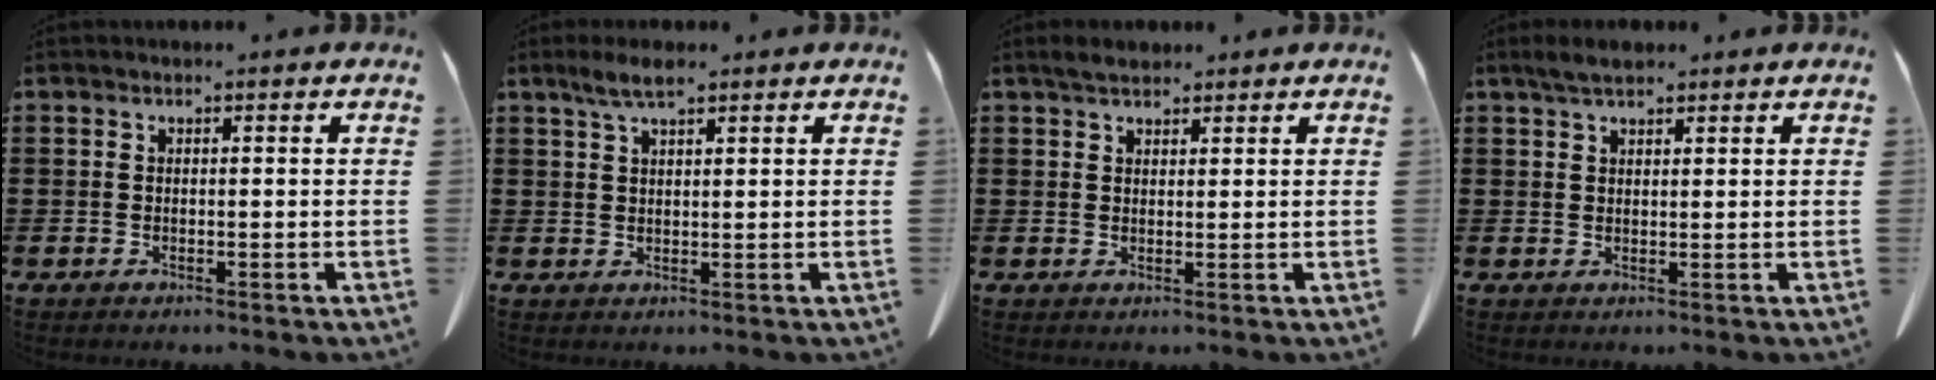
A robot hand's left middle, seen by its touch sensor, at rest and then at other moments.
{"total": 3.4, "force": [2.3, 0.6, 2.4], "torque": [-0.052, 0.003, 0.040]}
{"total": 2.1, "force": [1.8, 0.7, 0.8], "torque": [-0.012, 0.001, 0.033]}
{"total": 2.5, "force": [1.9, 0.7, 1.5], "torque": [-0.033, 0.004, 0.035]}